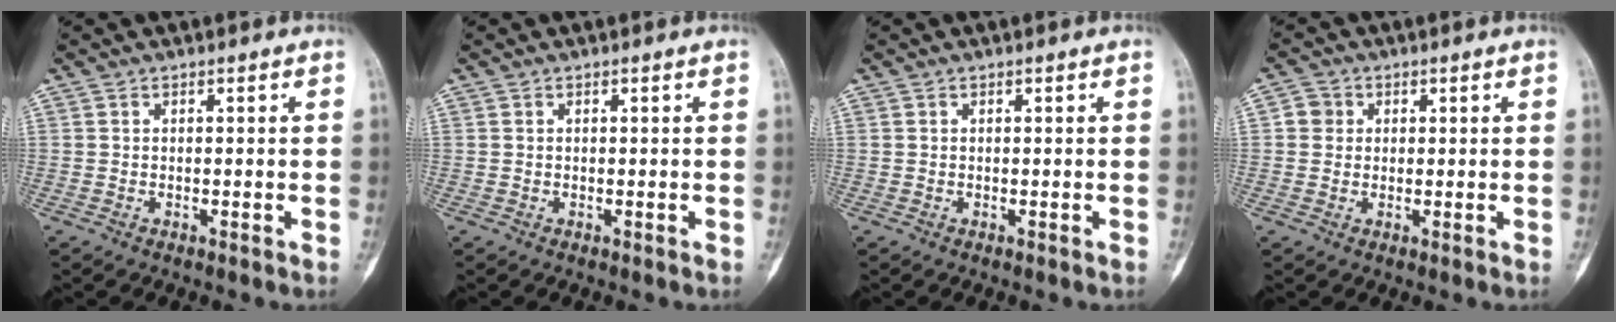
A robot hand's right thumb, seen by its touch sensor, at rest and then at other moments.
{"total": 0.0}
{"total": 0.0}
{"total": 3.0, "force": [0.5, 2.8, 0.9], "torque": [0.003, 0.004, 0.004]}